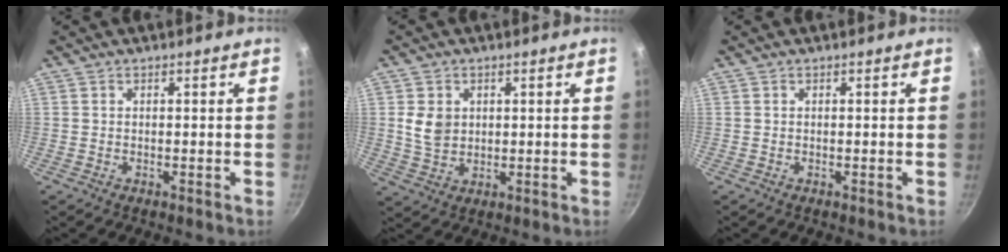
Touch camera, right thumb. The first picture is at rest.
{"total": 5.5, "force": [1.2, 4.3, 3.2], "torque": [-0.042, -0.007, 0.031]}
{"total": 0.0}